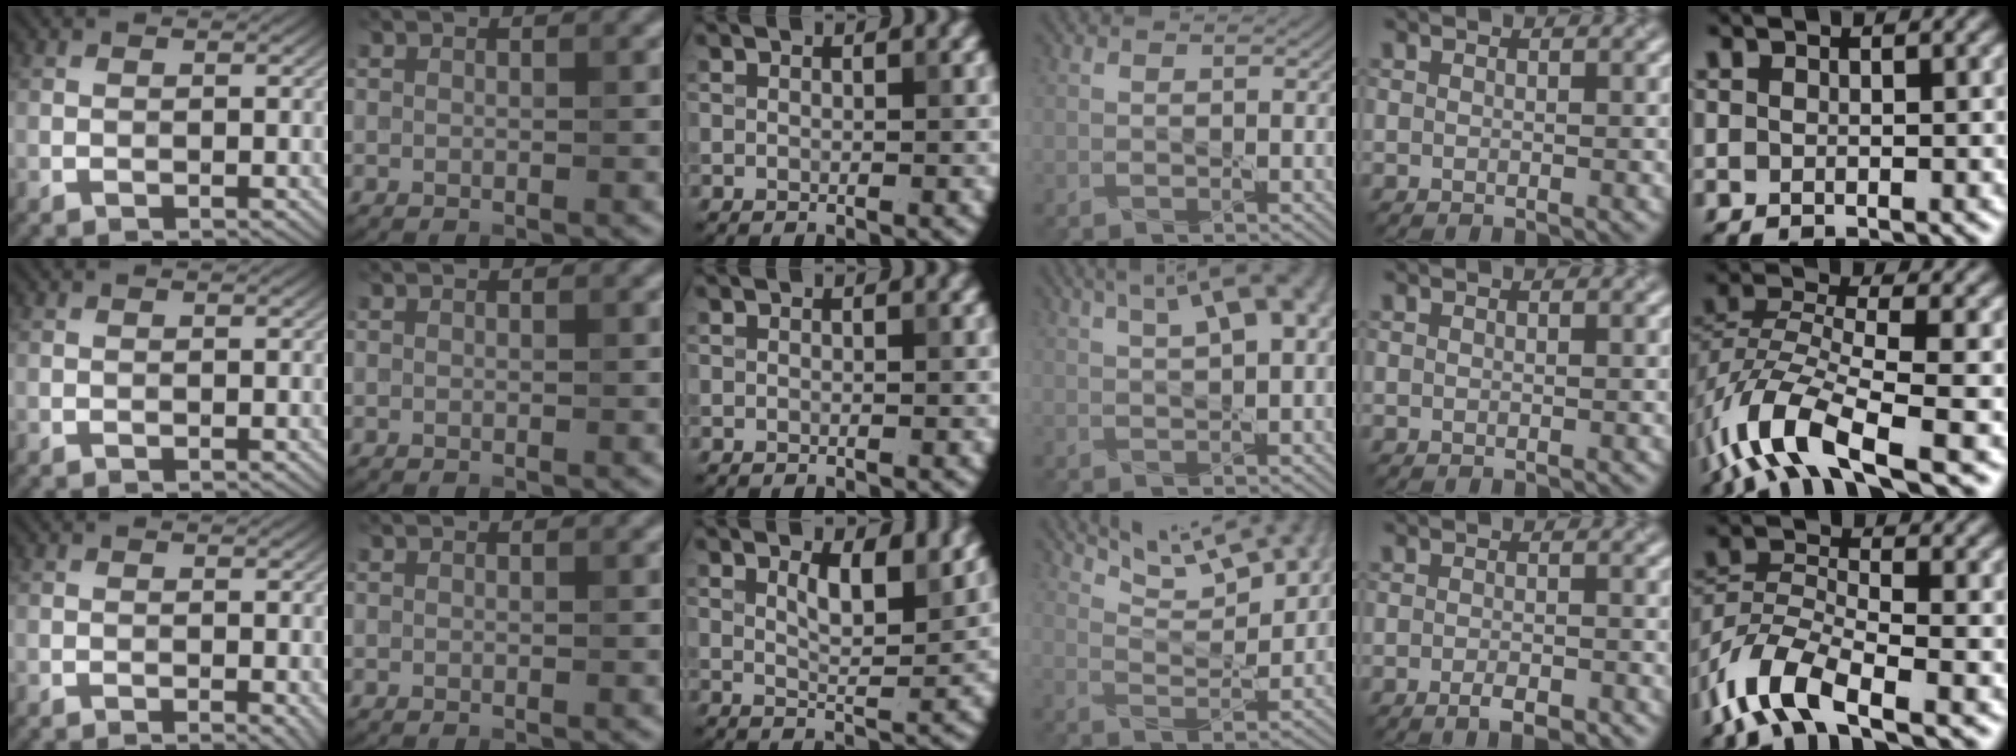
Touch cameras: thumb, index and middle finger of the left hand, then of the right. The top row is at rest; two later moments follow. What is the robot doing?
{"motion": "pour", "object": "sugar"}